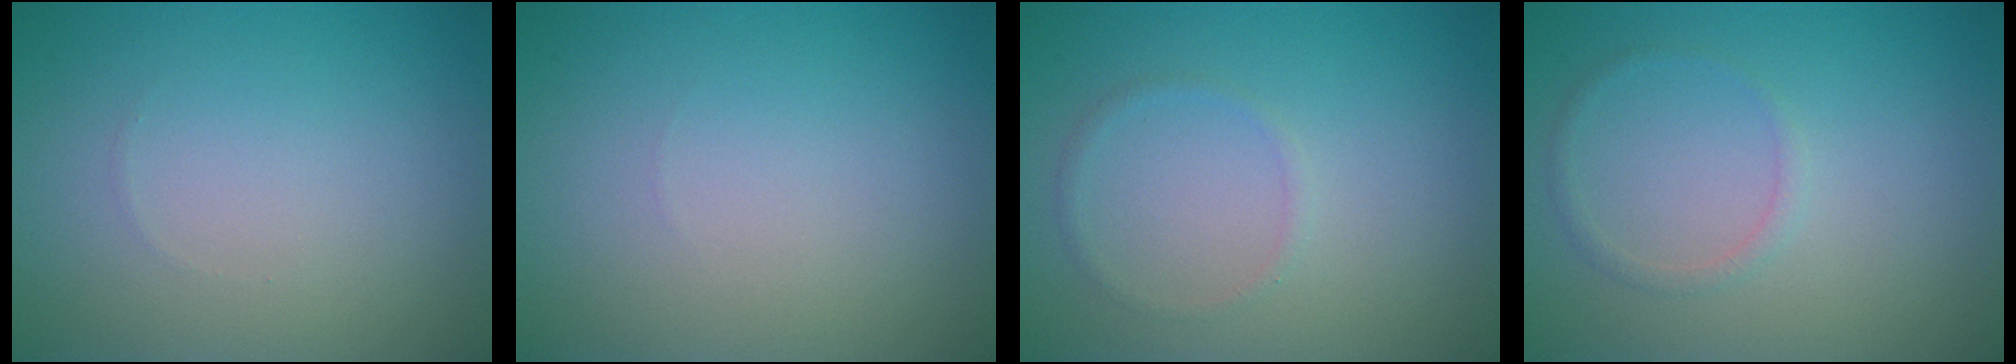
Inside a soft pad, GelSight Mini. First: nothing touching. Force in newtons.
{"total": 0.0}
{"total": 0.8, "press": 0.8, "slide": 0.1}
{"total": 1.0, "press": 1.0, "slide": 0.0}